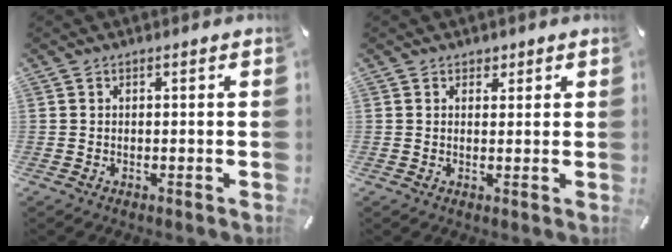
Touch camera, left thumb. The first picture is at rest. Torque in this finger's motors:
{"motor_torque": [-0.04, 0.15, 0.03, -0.23, 0.02]}